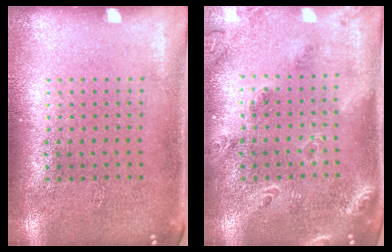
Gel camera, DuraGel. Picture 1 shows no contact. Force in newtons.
{"total": 1.8, "press": 1.6, "slide": 0.8}